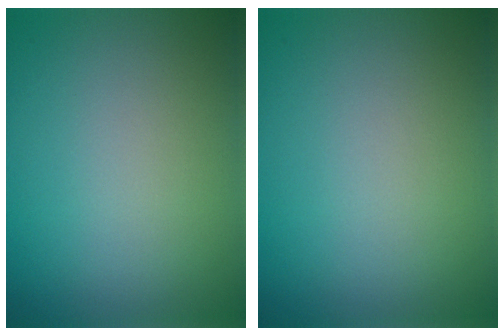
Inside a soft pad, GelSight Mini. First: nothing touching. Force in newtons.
{"total": 0.0}